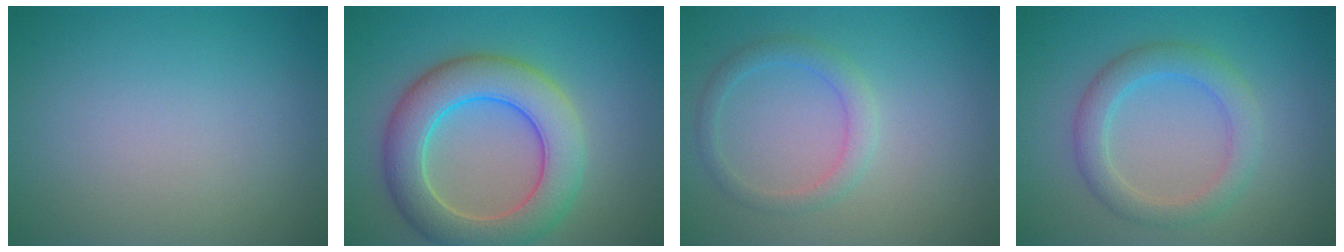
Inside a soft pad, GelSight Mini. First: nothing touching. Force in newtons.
{"total": 7.7, "press": 7.7, "slide": 0.5}
{"total": 2.1, "press": 2.1, "slide": 0.2}
{"total": 3.5, "press": 3.5, "slide": 0.2}